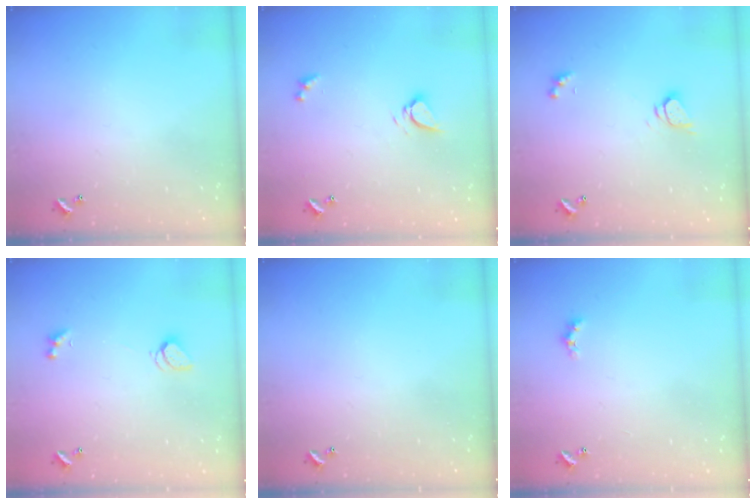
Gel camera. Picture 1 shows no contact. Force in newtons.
{"total": 3.6, "press": 3.6, "slide": 0.2}
{"total": 2.7, "press": 2.7, "slide": 0.3}
{"total": 2.2, "press": 2.1, "slide": 0.5}
{"total": 0.0}
{"total": 0.8, "press": 0.7, "slide": 0.4}